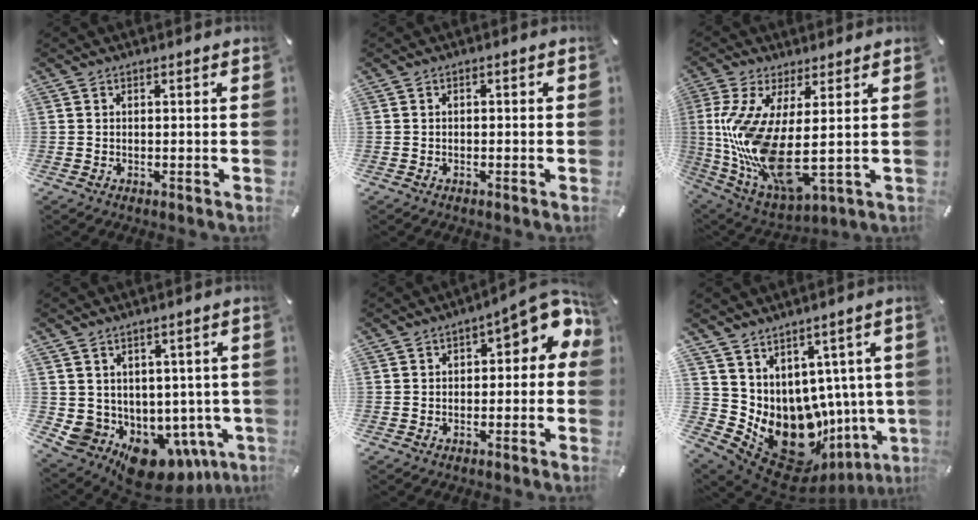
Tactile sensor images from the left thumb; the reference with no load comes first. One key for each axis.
{"total": 0.8, "fx": -0.7, "fy": 0.4, "fz": 0.3, "tx": -0.006, "ty": 0.002, "tz": -0.014}
{"total": 17.1, "fx": 1.1, "fy": 5.7, "fz": 16.0, "tx": -0.356, "ty": -0.042, "tz": 0.021}
{"total": 7.8, "fx": -4.0, "fy": 6.0, "fz": 3.1, "tx": -0.051, "ty": -0.020, "tz": -0.057}
{"total": 7.6, "fx": 2.4, "fy": 3.6, "fz": 6.3, "tx": -0.084, "ty": -0.020, "tz": 0.035}
{"total": 15.5, "fx": -4.4, "fy": 11.6, "fz": 9.3, "tx": -0.149, "ty": -0.036, "tz": -0.036}